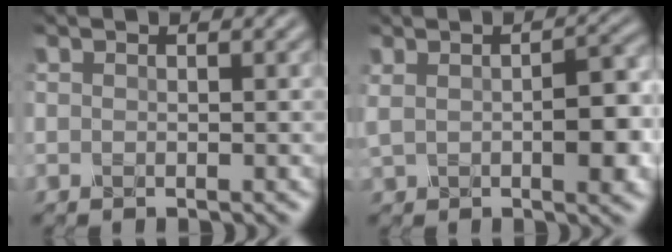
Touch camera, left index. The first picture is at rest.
{"total": 4.6, "force": [0.1, 1.7, 4.3], "torque": [-0.076, 0.004, 0.004]}